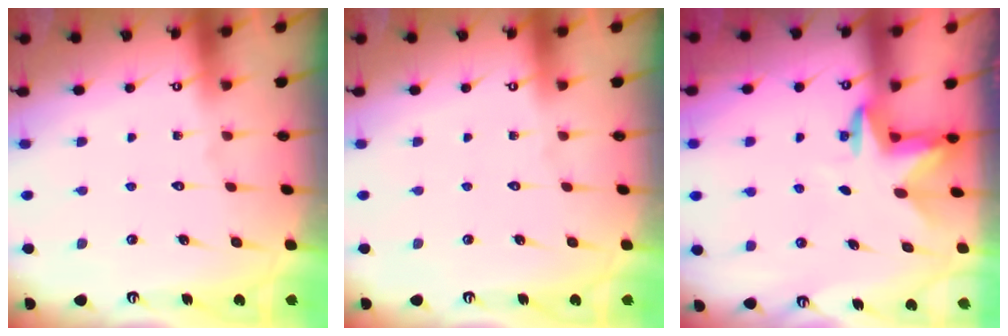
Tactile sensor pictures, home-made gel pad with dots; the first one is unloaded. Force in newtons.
{"total": 0.0}
{"total": 3.1, "press": 3.0, "slide": 0.7}